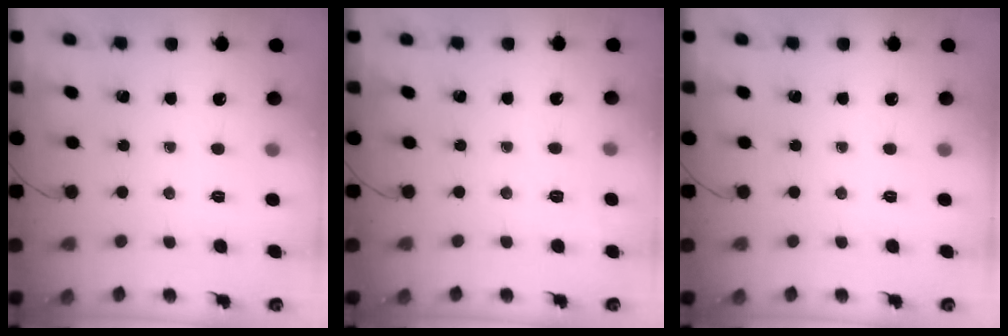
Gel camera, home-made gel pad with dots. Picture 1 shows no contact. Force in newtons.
{"total": 2.3, "press": 1.5, "slide": 1.8}
{"total": 0.0}